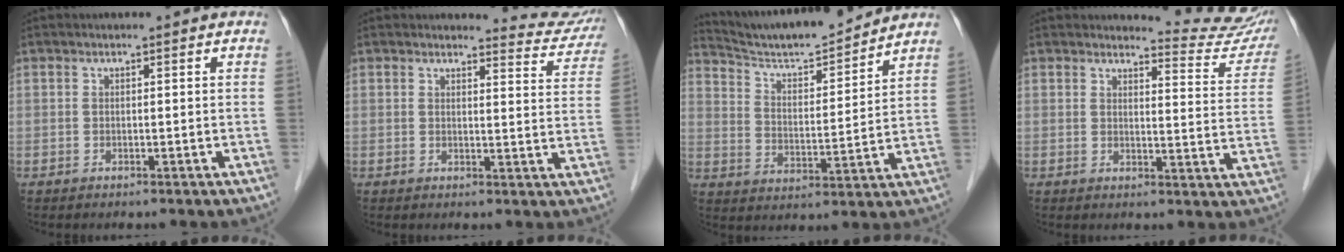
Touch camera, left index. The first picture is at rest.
{"total": 6.9, "force": [6.8, 0.9, -0.5], "torque": [0.018, -0.042, 0.056]}
{"total": 13.3, "force": [12.8, 0.2, 3.8], "torque": [-0.072, -0.001, 0.214]}
{"total": 10.1, "force": [10.1, 0.6, 0.3], "torque": [0.011, -0.080, 0.093]}